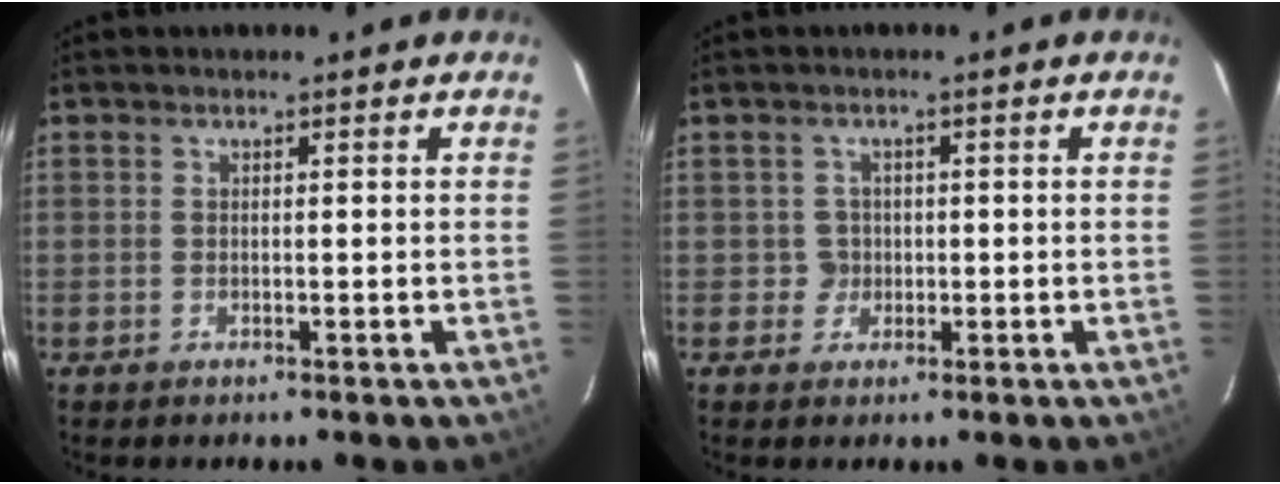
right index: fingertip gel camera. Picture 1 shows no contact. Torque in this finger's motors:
{"motor_torque": [-0.20, 0.13, -0.04, 0.00]}